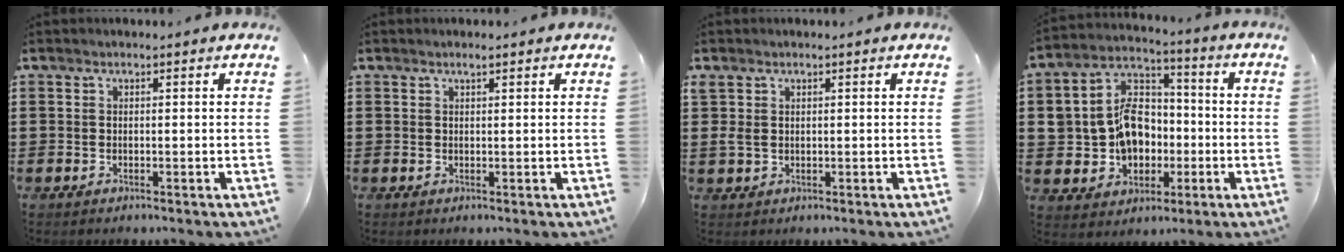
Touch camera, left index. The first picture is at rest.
{"total": 0.9, "force": [0.7, 0.1, 0.6], "torque": [-0.012, 0.001, 0.012]}
{"total": 1.8, "force": [0.6, 1.3, 1.0], "torque": [-0.033, 0.003, 0.009]}
{"total": 10.6, "force": [-0.8, 8.5, 6.2], "torque": [-0.141, 0.024, -0.011]}